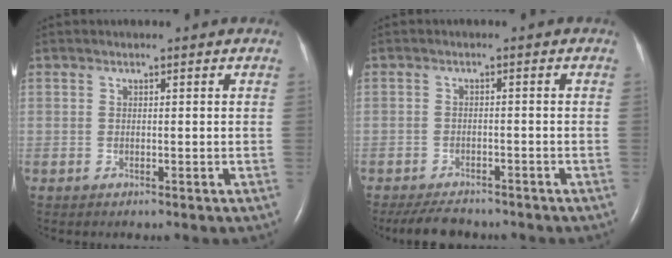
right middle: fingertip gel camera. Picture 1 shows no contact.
{"total": 6.0, "force": [-5.3, 2.0, 2.1], "torque": [-0.034, -0.011, -0.081]}